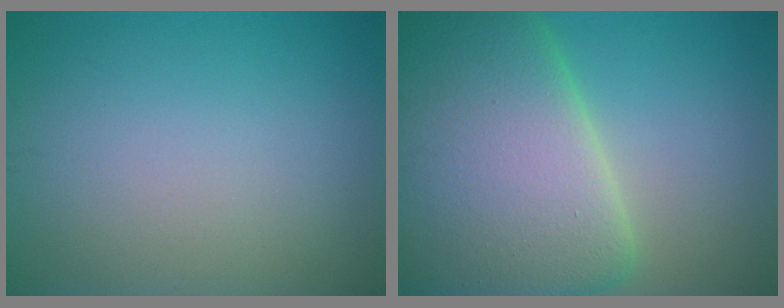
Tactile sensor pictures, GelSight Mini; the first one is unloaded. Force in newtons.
{"total": 15.8, "press": 15.7, "slide": 0.9}